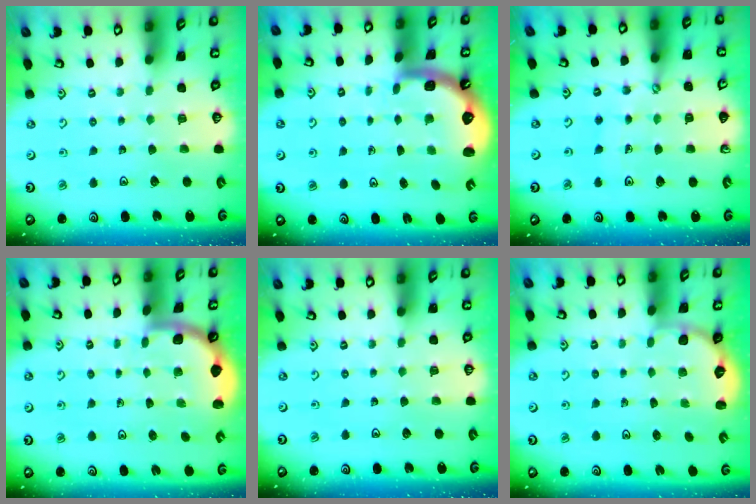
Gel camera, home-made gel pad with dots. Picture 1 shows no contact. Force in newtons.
{"total": 1.7, "press": 1.5, "slide": 0.7}
{"total": 5.7, "press": 5.5, "slide": 1.5}
{"total": 1.7, "press": 1.6, "slide": 0.1}
{"total": 0.0}
{"total": 2.9, "press": 2.6, "slide": 1.2}